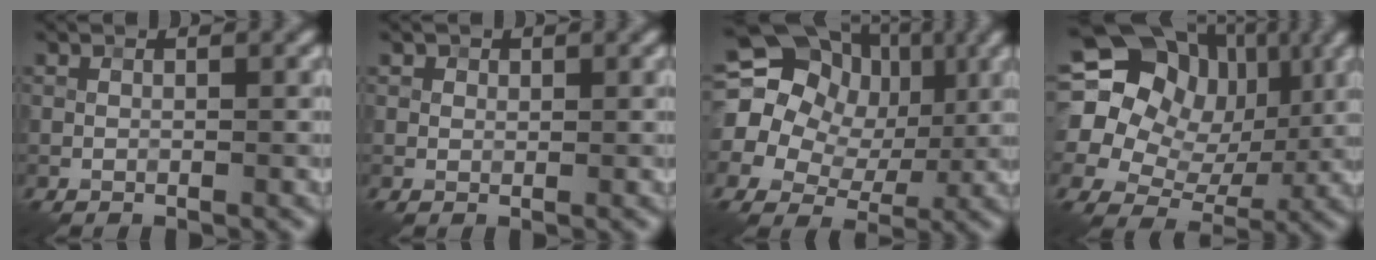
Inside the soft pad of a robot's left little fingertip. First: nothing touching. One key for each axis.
{"total": 0.8, "fx": 0.5, "fy": 0.7, "fz": 0.2, "tx": 0.000, "ty": -0.001, "tz": 0.004}
{"total": 16.4, "fx": 3.7, "fy": 14.0, "fz": 7.6, "tx": -0.160, "ty": 0.037, "tz": 0.041}
{"total": 18.2, "fx": 5.4, "fy": 15.4, "fz": 8.1, "tx": -0.184, "ty": 0.047, "tz": 0.066}